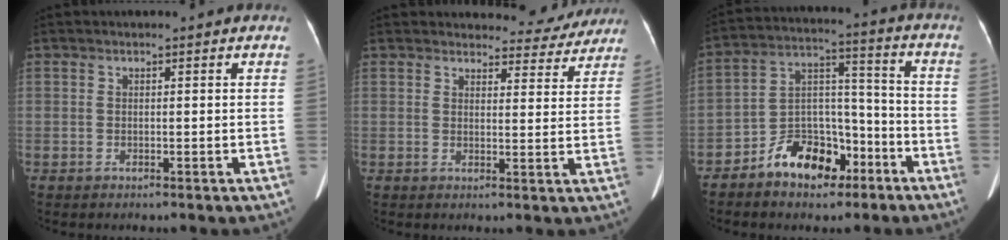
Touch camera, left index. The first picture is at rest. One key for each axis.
{"total": 7.5, "fx": 7.1, "fy": 2.4, "fz": 0.0, "tx": 0.021, "ty": -0.009, "tz": 0.066}
{"total": 11.2, "fx": -7.1, "fy": 6.2, "fz": 6.1, "tx": -0.117, "ty": 0.028, "tz": -0.119}